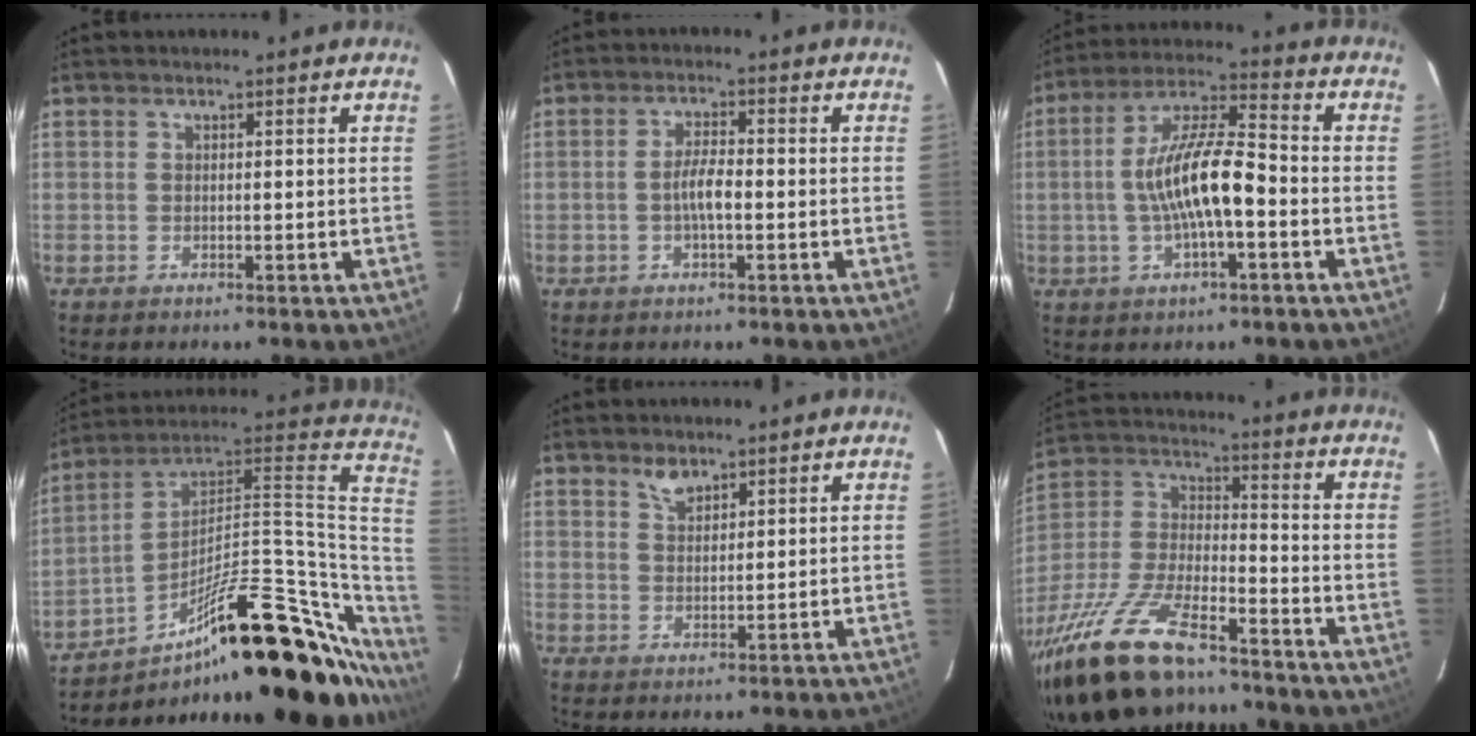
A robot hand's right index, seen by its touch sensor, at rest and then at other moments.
{"total": 3.8, "force": [-1.0, 0.9, 3.5], "torque": [-0.069, 0.005, -0.018]}
{"total": 12.4, "force": [-2.5, 3.2, 11.8], "torque": [-0.223, 0.014, -0.046]}
{"total": 31.9, "force": [-16.9, 11.7, 24.3], "torque": [-0.327, 0.042, -0.254]}
{"total": 3.0, "force": [2.4, 1.4, 1.3], "torque": [-0.019, 0.004, 0.044]}
{"total": 23.8, "force": [-17.4, 7.9, 14.2], "torque": [-0.304, -0.027, -0.309]}